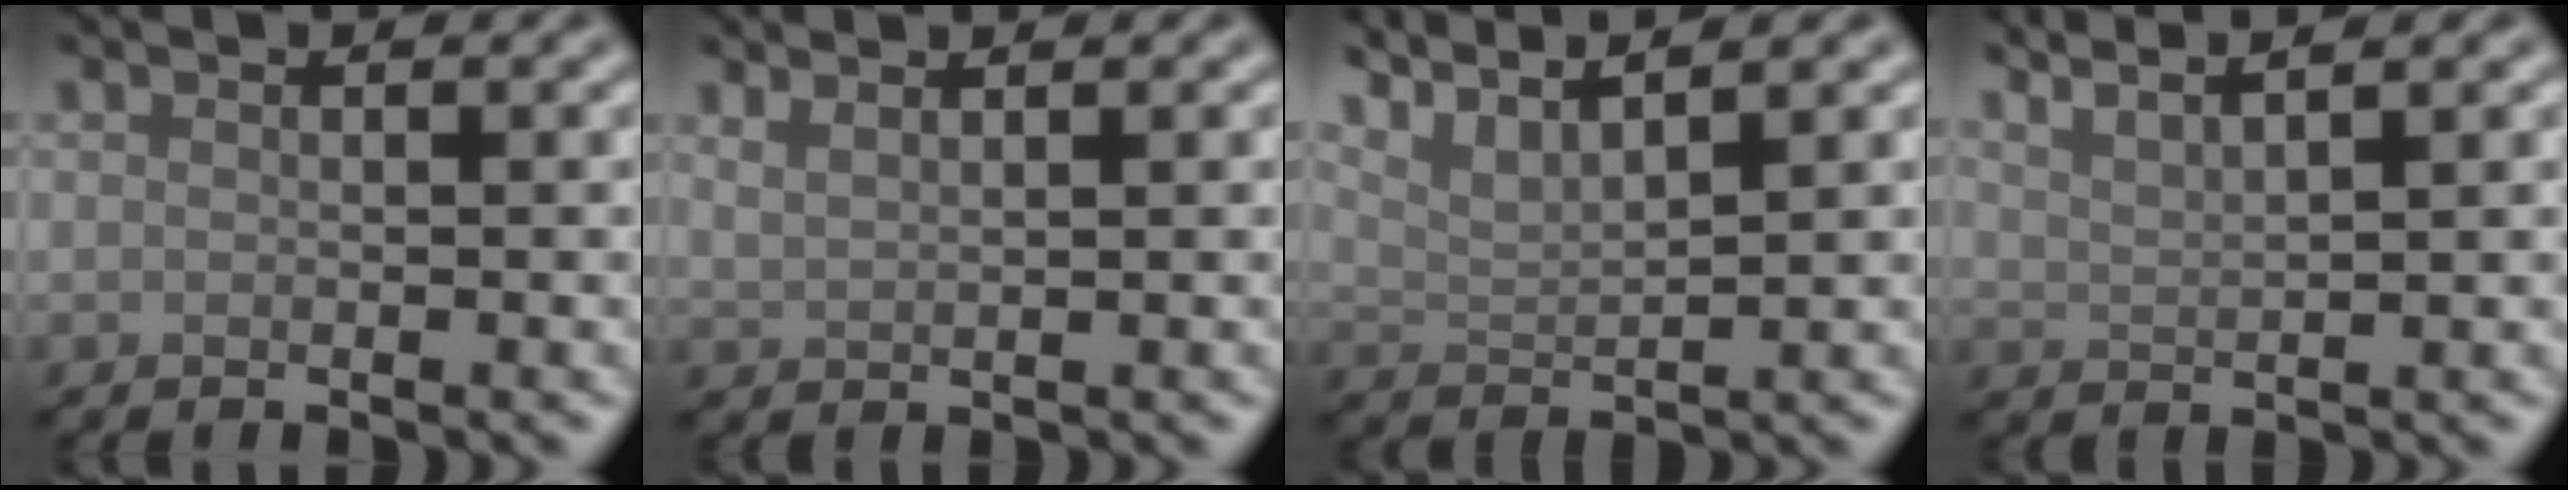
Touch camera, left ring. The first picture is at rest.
{"total": 2.0, "force": [1.6, 0.7, 1.0], "torque": [-0.009, 0.002, 0.019]}
{"total": 5.4, "force": [4.3, 1.0, 3.0], "torque": [-0.063, 0.015, 0.068]}
{"total": 5.6, "force": [4.6, 1.3, 2.9], "torque": [-0.032, 0.028, 0.046]}